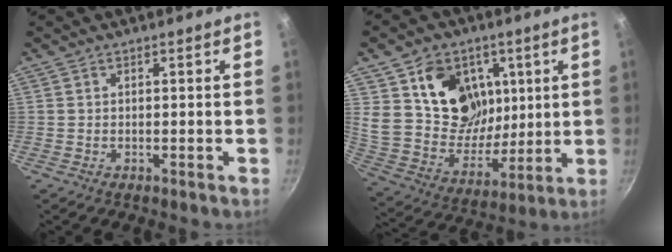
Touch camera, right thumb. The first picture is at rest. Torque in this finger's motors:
{"motor_torque": [-1.47, 1.95, 1.23, 0.75, 0.27]}